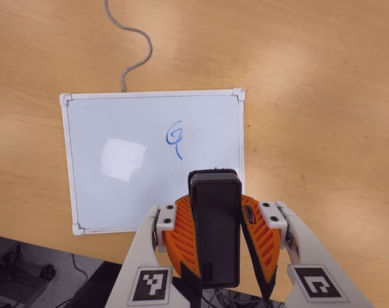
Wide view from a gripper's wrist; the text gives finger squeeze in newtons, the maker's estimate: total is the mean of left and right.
{"total": 9.9, "left": 9.5, "right": 10.2}